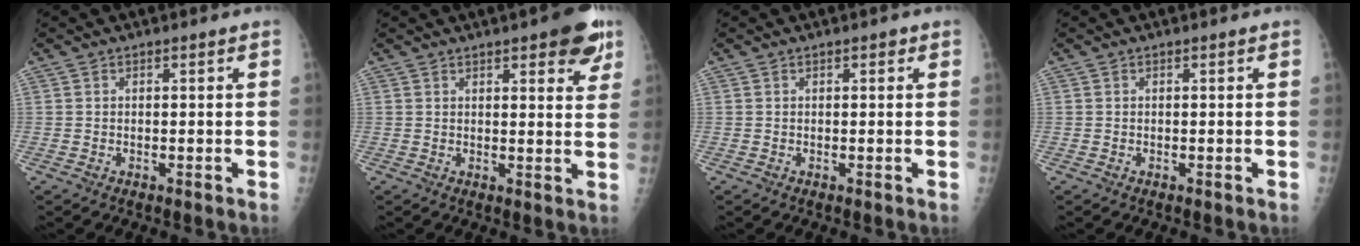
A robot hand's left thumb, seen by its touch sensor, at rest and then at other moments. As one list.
[{"total": 8.6, "force": [4.9, 2.7, 6.5], "torque": [-0.056, -0.018, 0.056]}, {"total": 0.8, "force": [0.4, 0.4, 0.5], "torque": [-0.001, 0.001, 0.002]}, {"total": 0.0}]